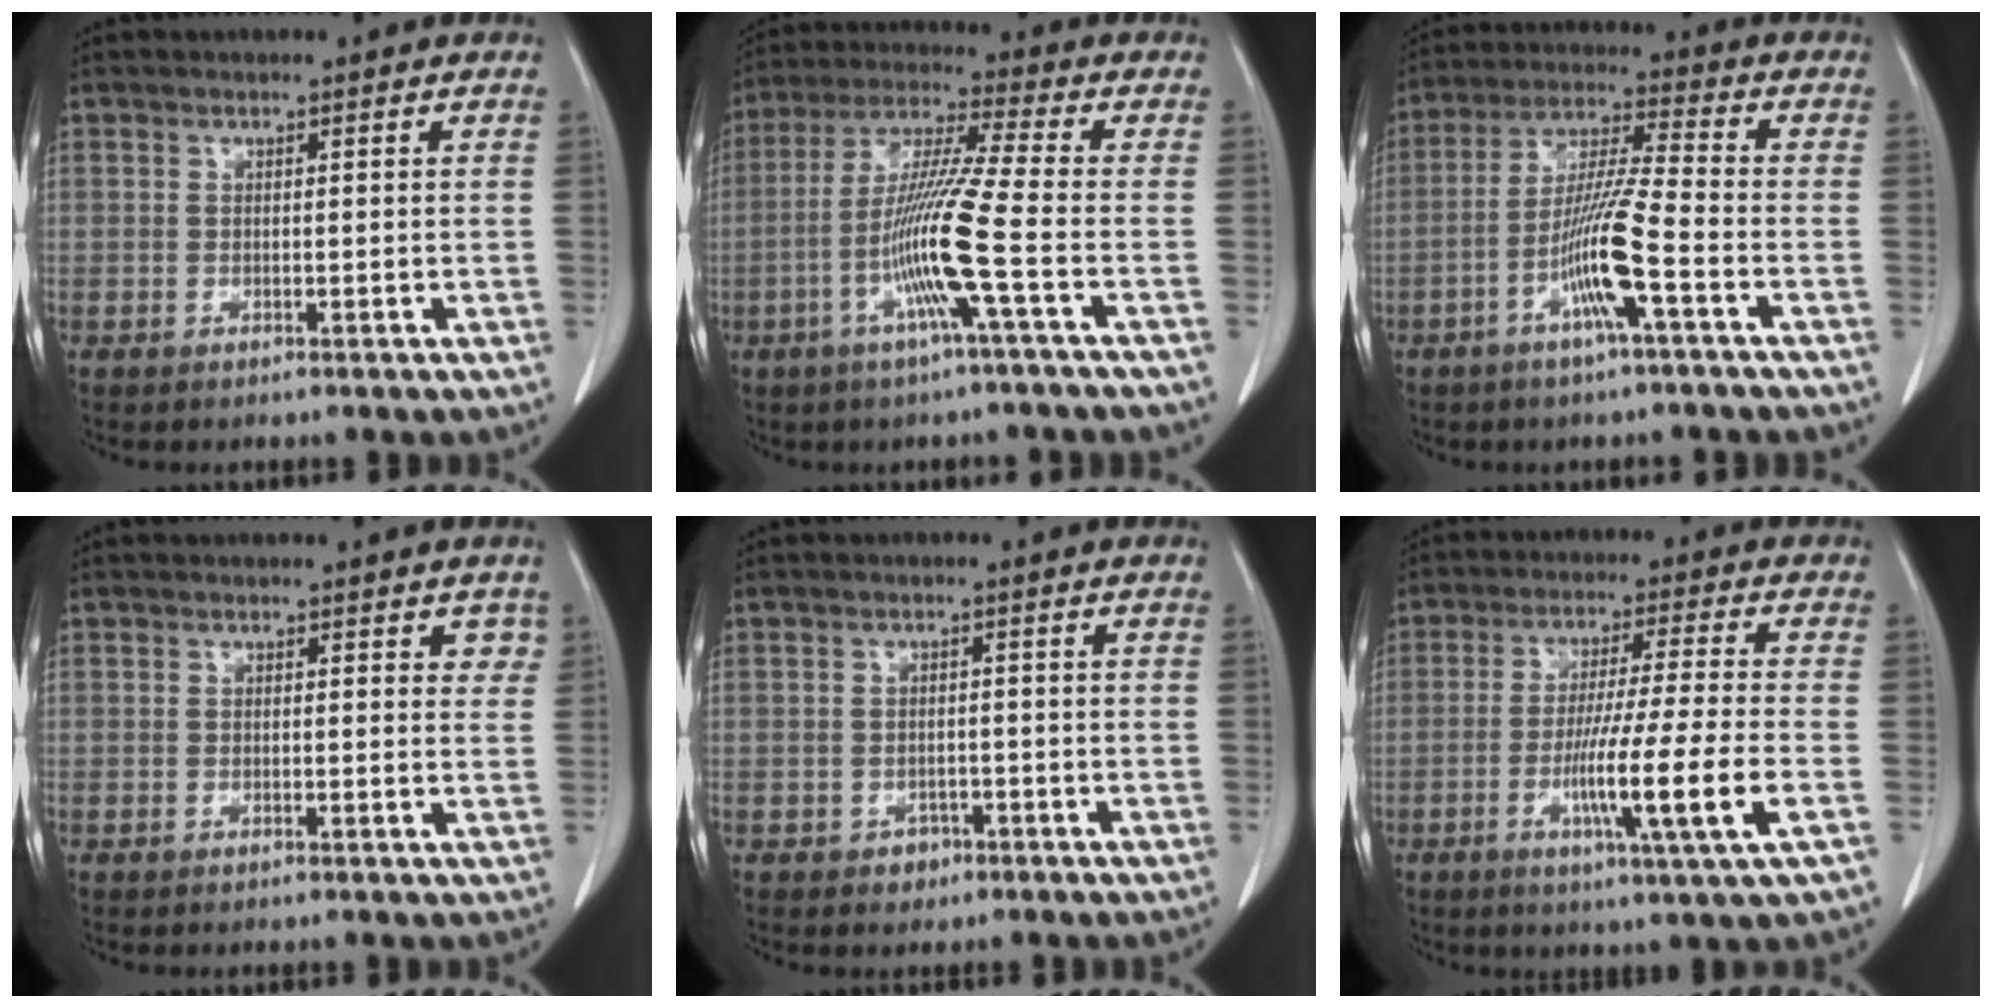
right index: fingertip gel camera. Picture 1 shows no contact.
{"total": 12.1, "force": [-3.8, -1.7, 11.3], "torque": [-0.226, -0.007, -0.081]}
{"total": 10.4, "force": [-4.1, -0.4, 9.5], "torque": [-0.188, -0.001, -0.082]}
{"total": 2.0, "force": [1.1, 1.2, 1.2], "torque": [-0.002, 0.002, 0.008]}
{"total": 2.3, "force": [-1.2, 1.9, 0.5], "torque": [0.001, 0.008, -0.015]}
{"total": 12.4, "force": [-3.7, -1.3, 11.8], "torque": [-0.212, -0.020, -0.069]}